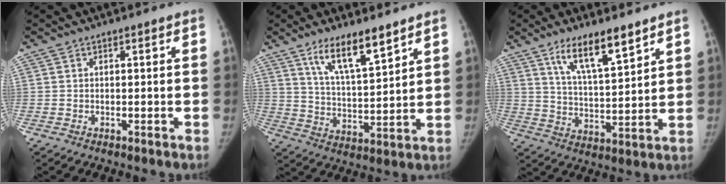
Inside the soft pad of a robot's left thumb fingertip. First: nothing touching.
{"total": 11.2, "force": [7.6, 2.8, 7.7], "torque": [-0.120, -0.048, 0.146]}
{"total": 11.4, "force": [7.6, 2.9, 8.0], "torque": [-0.122, -0.045, 0.141]}